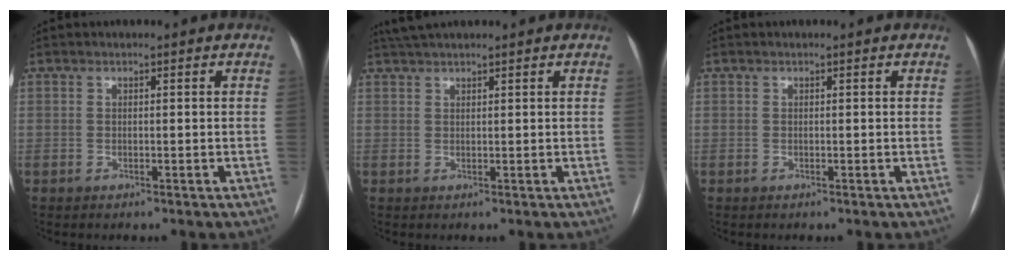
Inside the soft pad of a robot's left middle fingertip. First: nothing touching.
{"total": 4.3, "force": [3.8, 0.4, 2.0], "torque": [-0.034, 0.036, 0.069]}
{"total": 0.0}